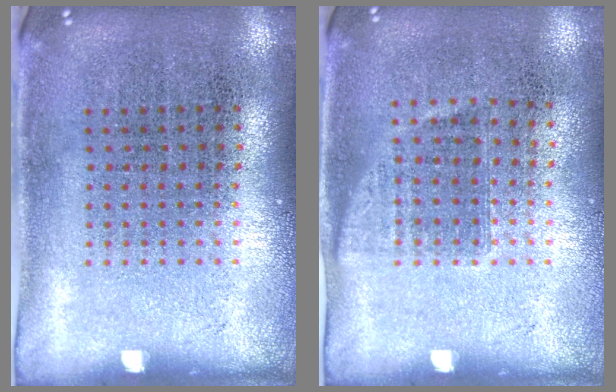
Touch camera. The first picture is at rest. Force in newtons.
{"total": 0.8, "press": 0.7, "slide": 0.4}